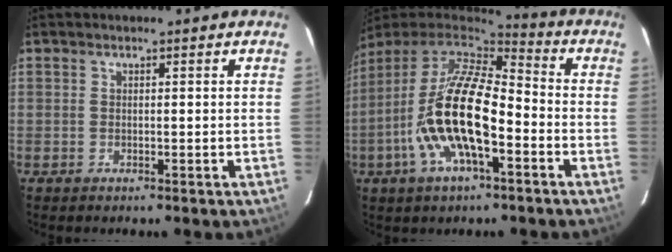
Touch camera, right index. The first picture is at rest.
{"total": 18.6, "force": [-5.9, 6.5, 16.3], "torque": [-0.320, -0.017, -0.116]}